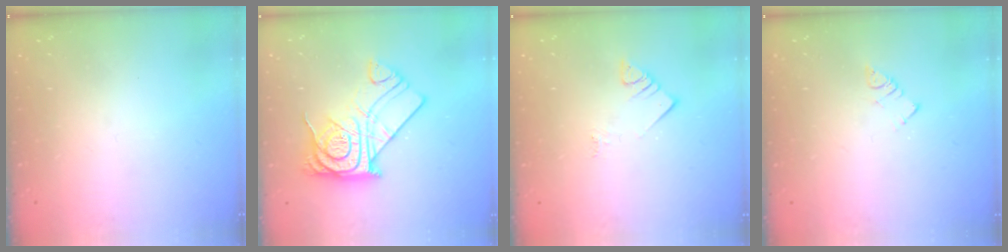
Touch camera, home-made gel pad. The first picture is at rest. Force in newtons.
{"total": 15.9, "press": 15.9, "slide": 1.4}
{"total": 3.3, "press": 3.3, "slide": 0.4}
{"total": 2.5, "press": 2.5, "slide": 0.1}